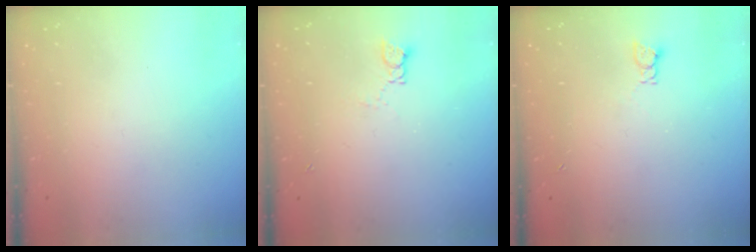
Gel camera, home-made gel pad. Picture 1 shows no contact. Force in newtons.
{"total": 2.8, "press": 2.8, "slide": 0.4}
{"total": 2.0, "press": 2.0, "slide": 0.3}